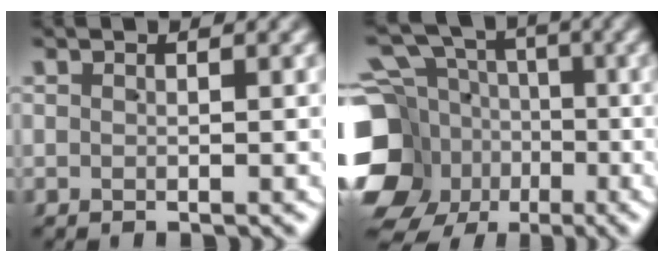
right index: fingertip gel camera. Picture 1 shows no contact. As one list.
[{"total": 13.3, "force": [-2.9, 11.4, 6.2], "torque": [-0.106, -0.046, -0.049]}]